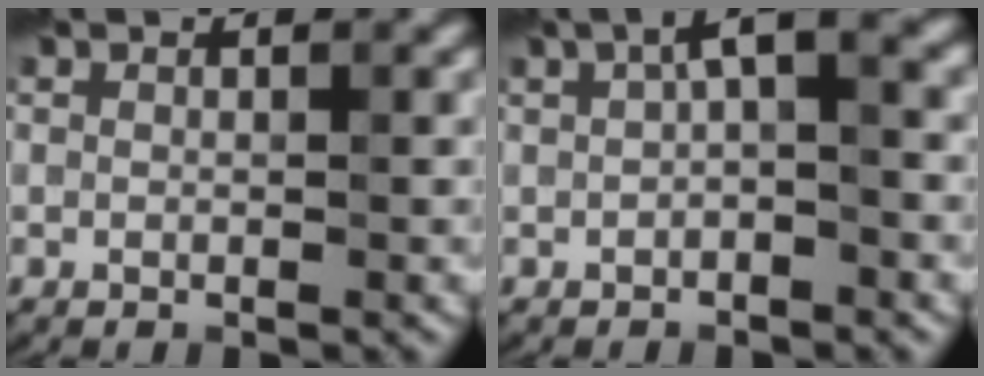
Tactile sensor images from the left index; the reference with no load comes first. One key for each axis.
{"total": 3.1, "fx": 0.8, "fy": 0.8, "fz": 2.9, "tx": -0.047, "ty": 0.016, "tz": 0.005}